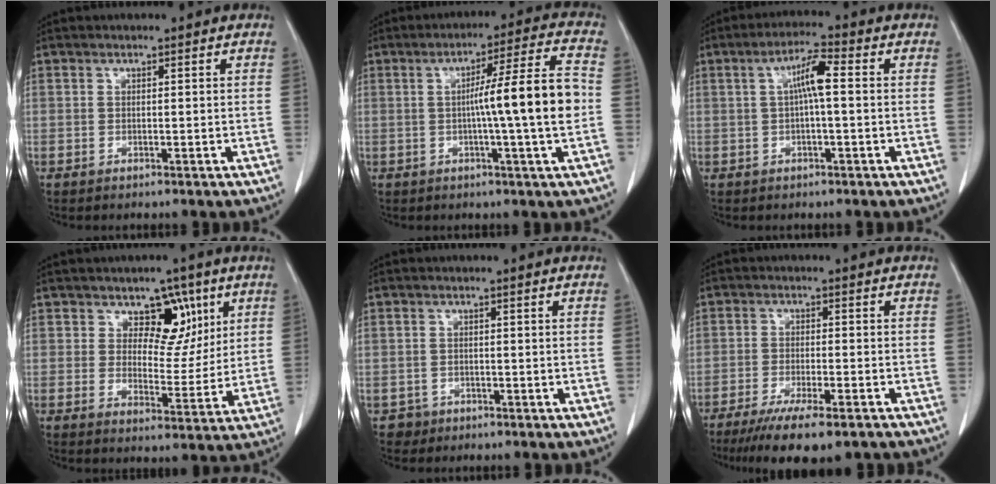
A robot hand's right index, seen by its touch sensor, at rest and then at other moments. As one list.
[{"total": 11.7, "force": [-0.8, -1.3, 11.5], "torque": [-0.179, 0.006, -0.016]}, {"total": 5.2, "force": [0.6, 0.6, 5.1], "torque": [-0.094, 0.014, 0.008]}, {"total": 7.2, "force": [3.5, 4.7, 4.1], "torque": [-0.044, 0.004, 0.055]}, {"total": 2.0, "force": [-1.0, 1.7, -0.3], "torque": [0.008, 0.010, -0.017]}, {"total": 12.2, "force": [-9.3, 2.0, 7.5], "torque": [-0.109, -0.021, -0.141]}]